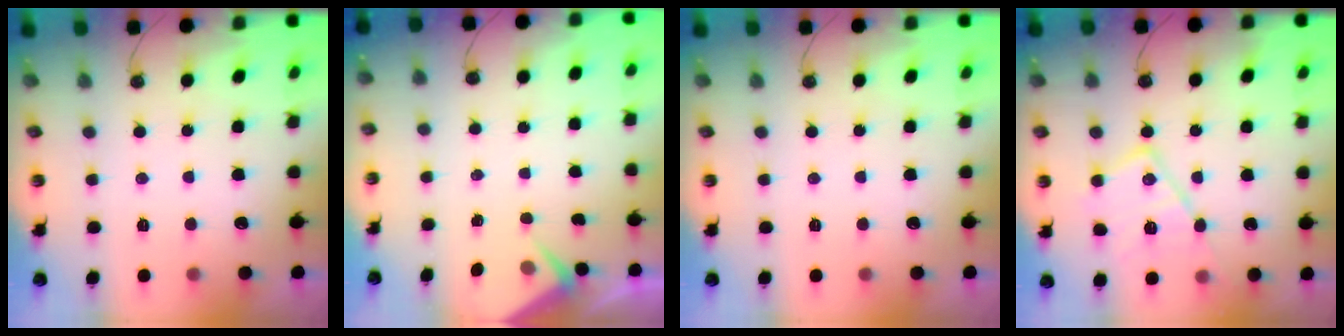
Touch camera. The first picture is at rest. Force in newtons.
{"total": 3.2, "press": 3.2, "slide": 0.5}
{"total": 0.0}
{"total": 15.2, "press": 15.2, "slide": 0.7}